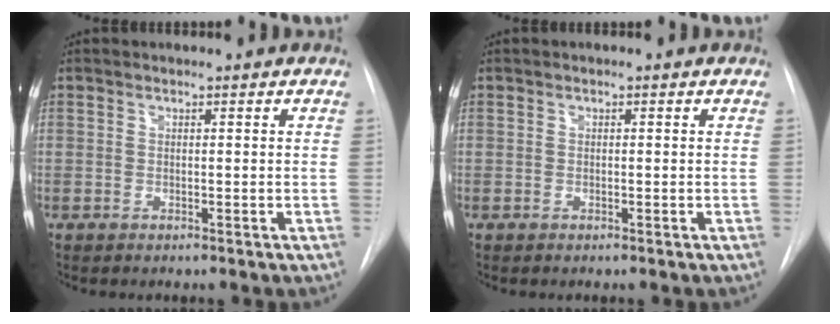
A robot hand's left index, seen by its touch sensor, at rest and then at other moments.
{"total": 0.0}